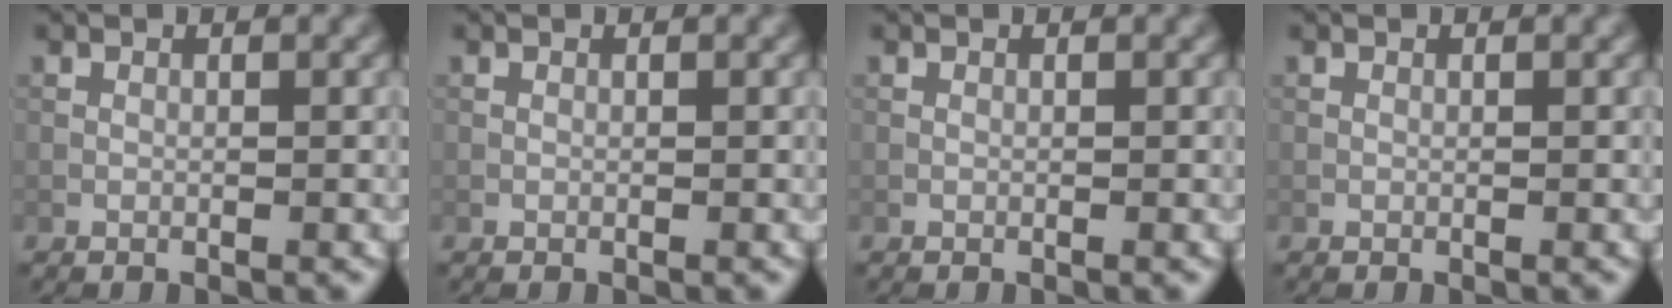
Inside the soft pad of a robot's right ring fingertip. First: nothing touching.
{"total": 0.0}
{"total": 0.0}
{"total": 0.0}